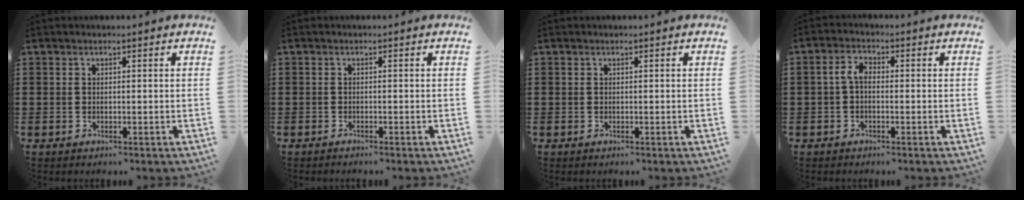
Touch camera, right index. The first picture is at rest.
{"total": 0.5, "force": [-0.5, -0.1, 0.1], "torque": [-0.003, -0.002, -0.010]}
{"total": 0.0}
{"total": 3.0, "force": [-0.3, 1.4, 2.6], "torque": [-0.060, 0.001, -0.008]}